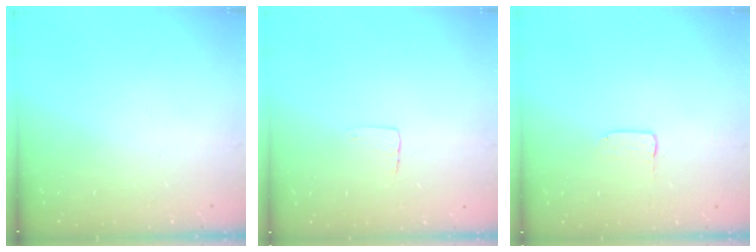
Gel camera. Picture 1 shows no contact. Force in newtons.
{"total": 4.3, "press": 4.3, "slide": 0.3}
{"total": 2.0, "press": 2.0, "slide": 0.1}